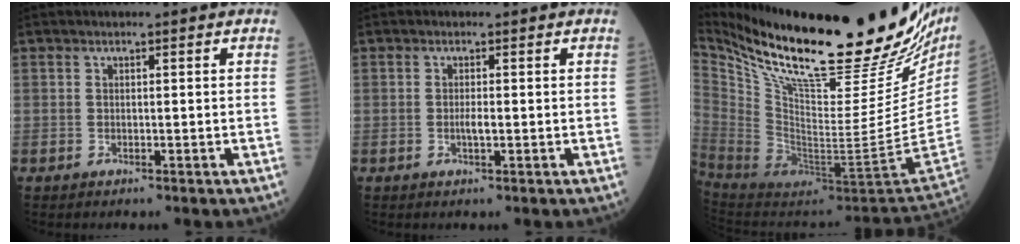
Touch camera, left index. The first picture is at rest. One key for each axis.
{"total": 1.2, "fx": -0.2, "fy": 0.3, "fz": 1.2, "tx": -0.024, "ty": -0.001, "tz": -0.002}
{"total": 36.7, "fx": 26.9, "fy": 7.3, "fz": 23.9, "tx": -0.374, "ty": -0.052, "tz": 0.407}